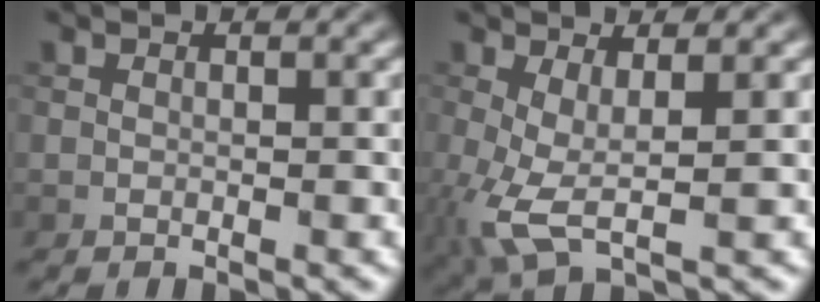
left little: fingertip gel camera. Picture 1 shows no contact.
{"total": 4.2, "force": [-0.2, 1.4, 4.0], "torque": [-0.101, -0.010, -0.005]}